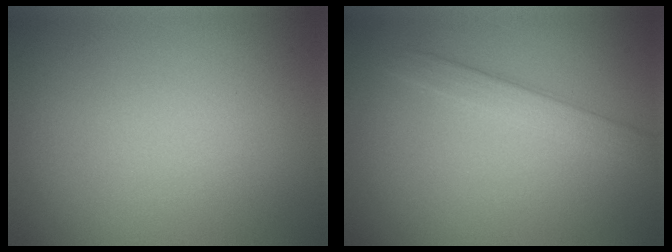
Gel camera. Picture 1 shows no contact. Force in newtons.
{"total": 2.3, "press": 2.3, "slide": 0.0}